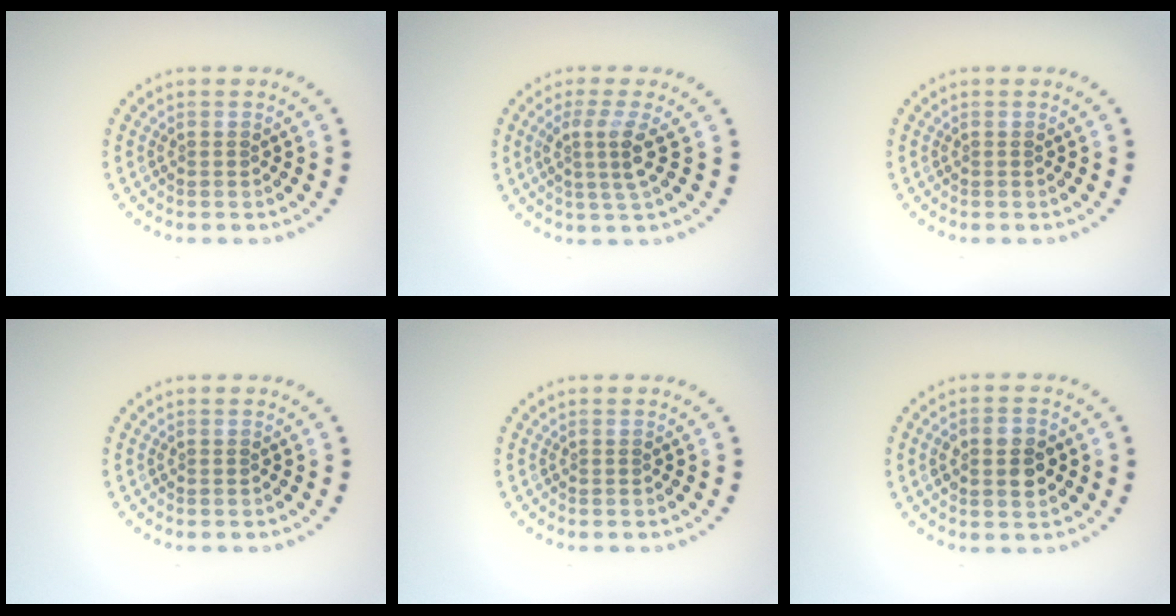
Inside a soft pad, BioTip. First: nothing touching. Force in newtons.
{"total": 3.0, "press": 2.1, "slide": 2.1}
{"total": 0.0}
{"total": 0.0}
{"total": 0.0}
{"total": 3.8, "press": 3.7, "slide": 0.2}